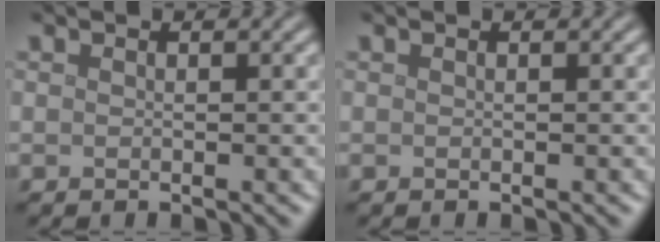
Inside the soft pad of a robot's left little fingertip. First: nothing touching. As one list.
[{"total": 0.0}]